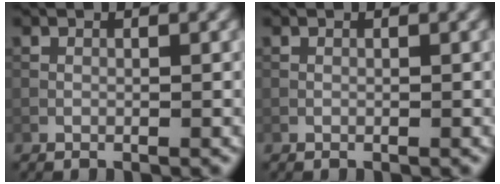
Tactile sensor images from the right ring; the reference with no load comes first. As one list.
[{"total": 0.0}]